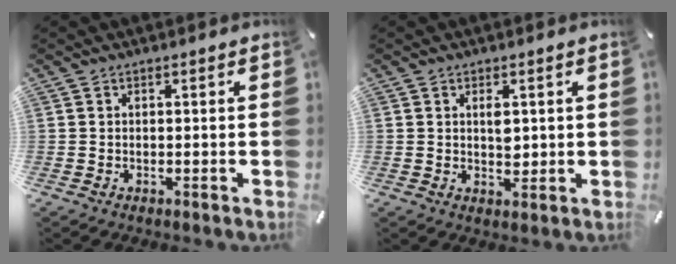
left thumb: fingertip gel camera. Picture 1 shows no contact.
{"total": 3.1, "force": [0.8, 1.9, 2.3], "torque": [-0.033, -0.002, 0.010]}